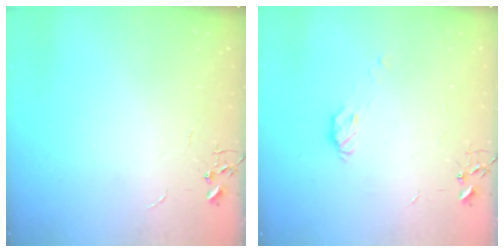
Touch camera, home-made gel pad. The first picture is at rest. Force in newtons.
{"total": 5.5, "press": 5.5, "slide": 0.4}